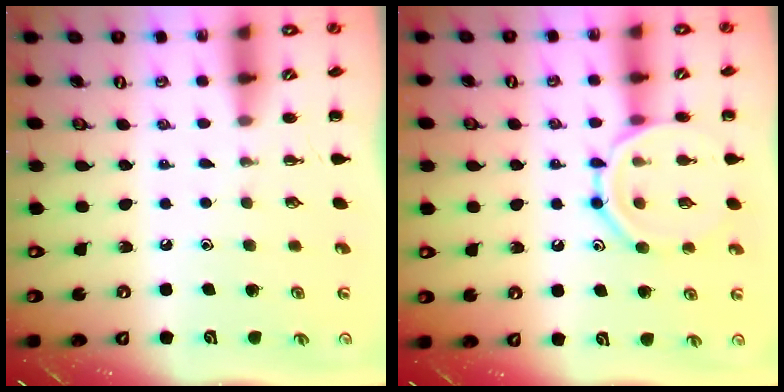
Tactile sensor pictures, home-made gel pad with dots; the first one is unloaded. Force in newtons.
{"total": 13.2, "press": 13.2, "slide": 0.9}